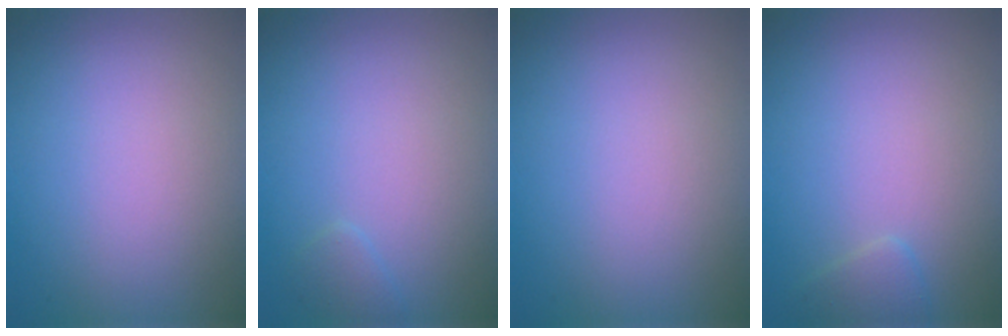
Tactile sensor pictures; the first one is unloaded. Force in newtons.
{"total": 0.8, "press": 0.8, "slide": 0.1}
{"total": 0.0}
{"total": 1.1, "press": 1.1, "slide": 0.1}